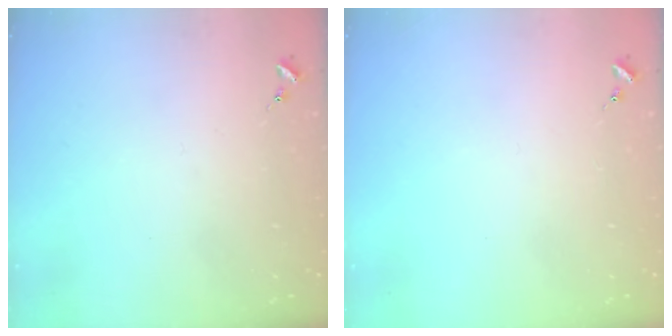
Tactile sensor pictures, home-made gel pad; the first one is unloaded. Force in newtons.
{"total": 0.0}